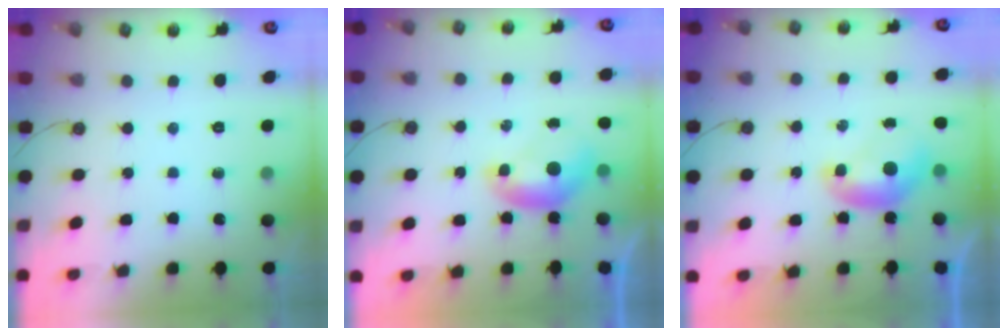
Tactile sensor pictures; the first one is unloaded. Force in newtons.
{"total": 0.0}
{"total": 0.0}